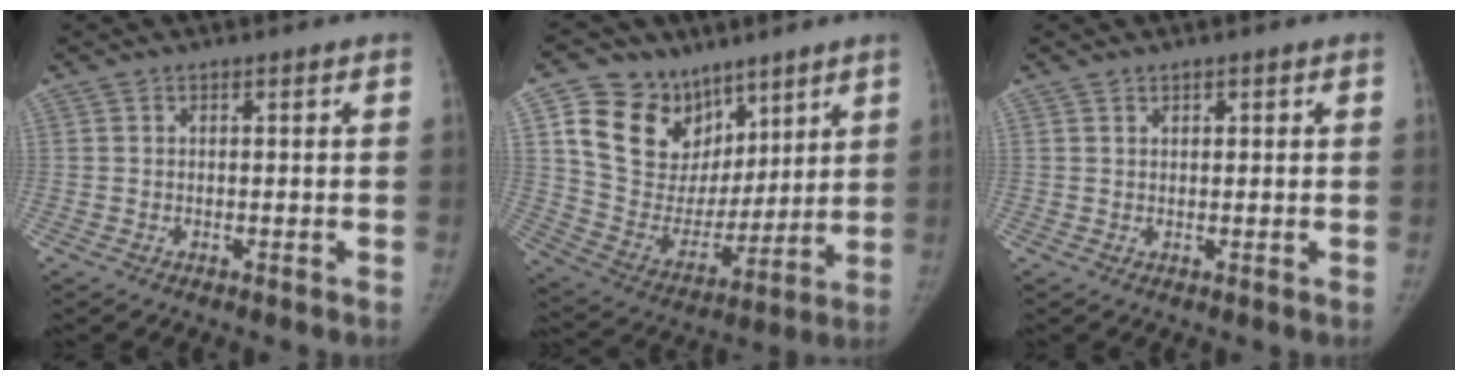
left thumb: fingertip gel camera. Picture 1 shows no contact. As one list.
[{"total": 18.8, "force": [10.4, 13.8, 7.5], "torque": [-0.090, -0.040, 0.201]}, {"total": 1.0, "force": [0.6, 0.6, 0.5], "torque": [-0.003, -0.003, 0.009]}]